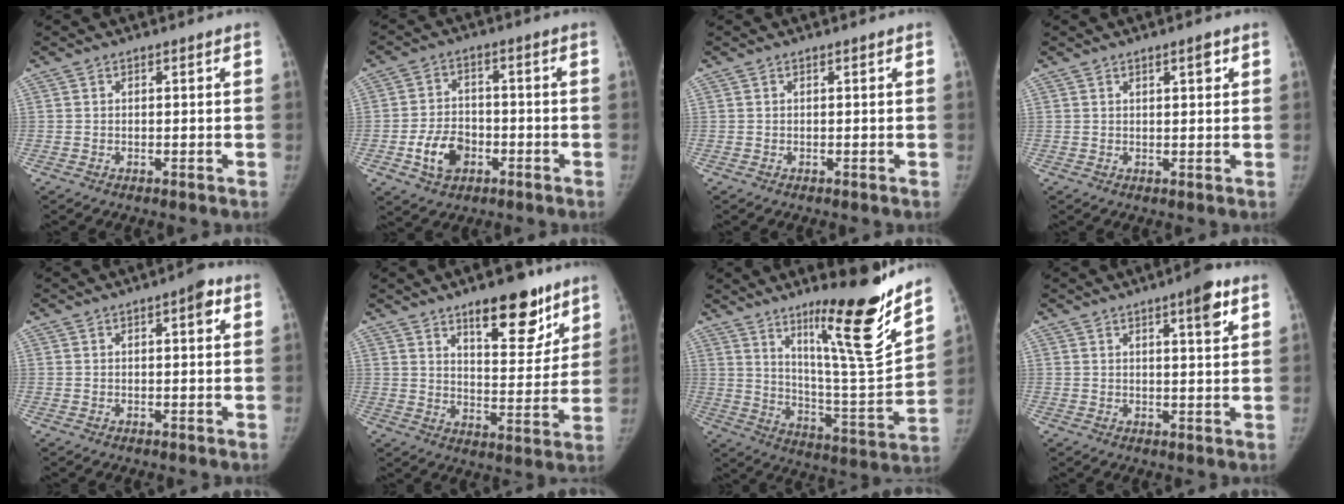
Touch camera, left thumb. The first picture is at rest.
{"total": 8.2, "force": [-3.2, 5.9, 4.6], "torque": [-0.065, 0.019, -0.055]}
{"total": 0.0}
{"total": 2.1, "force": [1.1, 0.6, 1.6], "torque": [-0.018, -0.005, 0.017]}
{"total": 2.6, "force": [0.8, 0.9, 2.3], "torque": [-0.023, 0.003, 0.005]}
{"total": 15.6, "force": [10.3, 6.2, 10.0], "torque": [-0.091, -0.067, 0.157]}
{"total": 20.2, "force": [13.6, 1.9, 14.8], "torque": [-0.190, -0.097, 0.226]}
{"total": 5.2, "force": [2.8, 1.0, 4.3], "torque": [-0.055, -0.013, 0.037]}